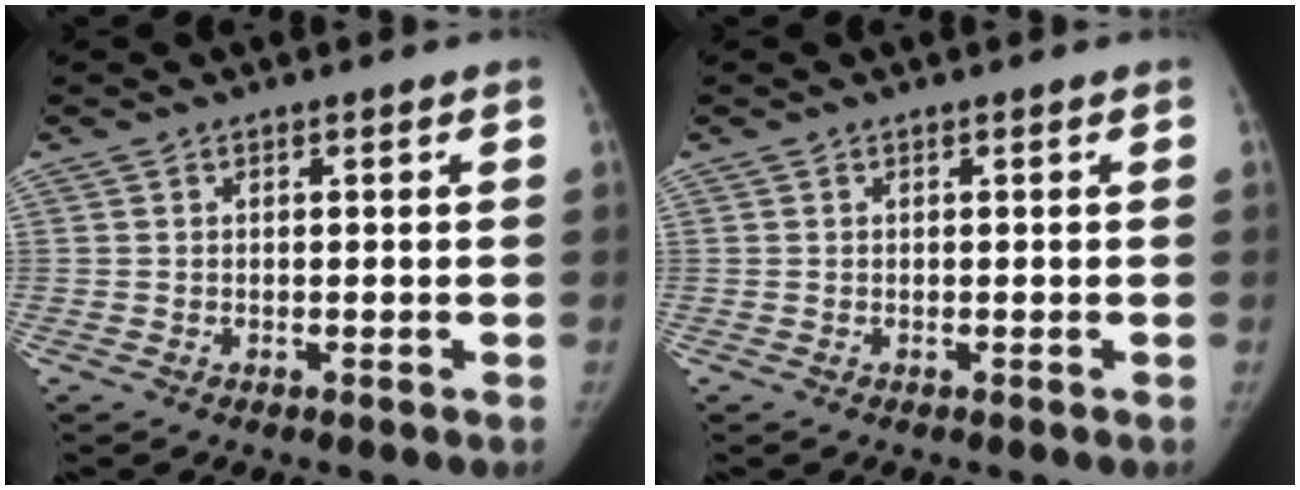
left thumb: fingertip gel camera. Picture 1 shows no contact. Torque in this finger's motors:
{"motor_torque": [0.00, 0.00, 0.03, 0.02, 0.00]}